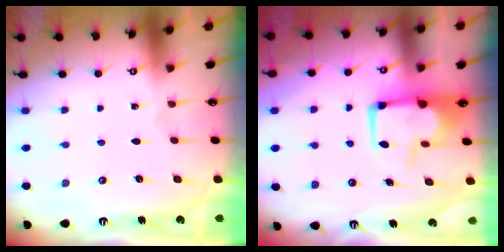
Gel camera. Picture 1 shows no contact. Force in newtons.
{"total": 4.2, "press": 3.8, "slide": 1.7}